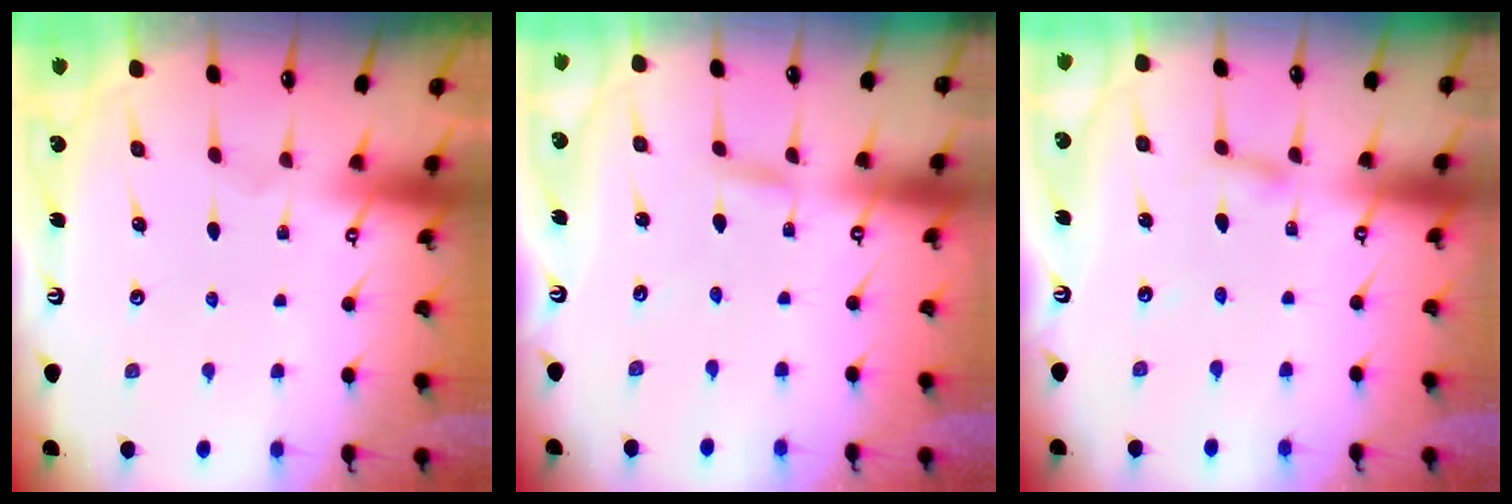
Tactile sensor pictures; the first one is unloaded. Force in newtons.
{"total": 2.4, "press": 2.4, "slide": 0.2}
{"total": 2.4, "press": 2.4, "slide": 0.2}